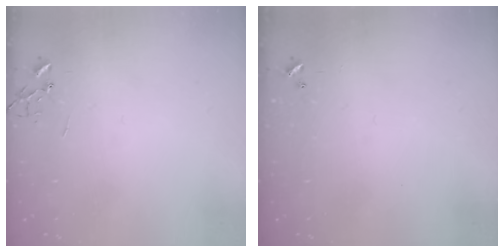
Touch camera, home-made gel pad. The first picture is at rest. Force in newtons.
{"total": 0.0}